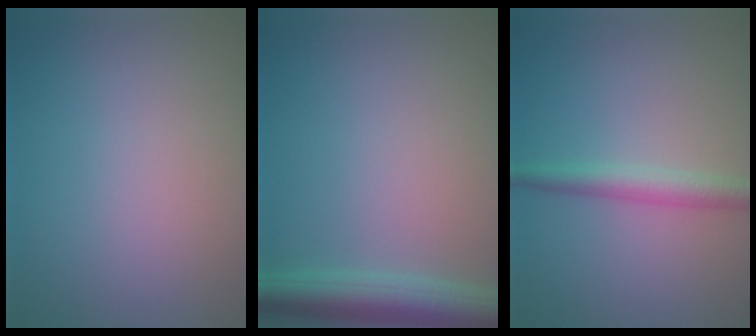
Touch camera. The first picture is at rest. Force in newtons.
{"total": 4.8, "press": 4.8, "slide": 0.2}
{"total": 2.6, "press": 2.6, "slide": 0.0}